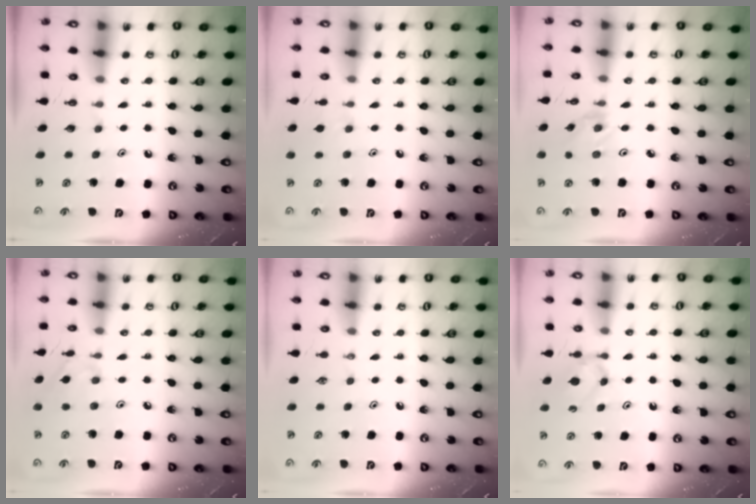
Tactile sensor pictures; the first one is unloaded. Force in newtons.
{"total": 4.0, "press": 4.0, "slide": 0.7}
{"total": 0.5, "press": 0.5, "slide": 0.1}
{"total": 4.1, "press": 4.1, "slide": 0.5}
{"total": 0.0}
{"total": 3.6, "press": 3.5, "slide": 0.6}